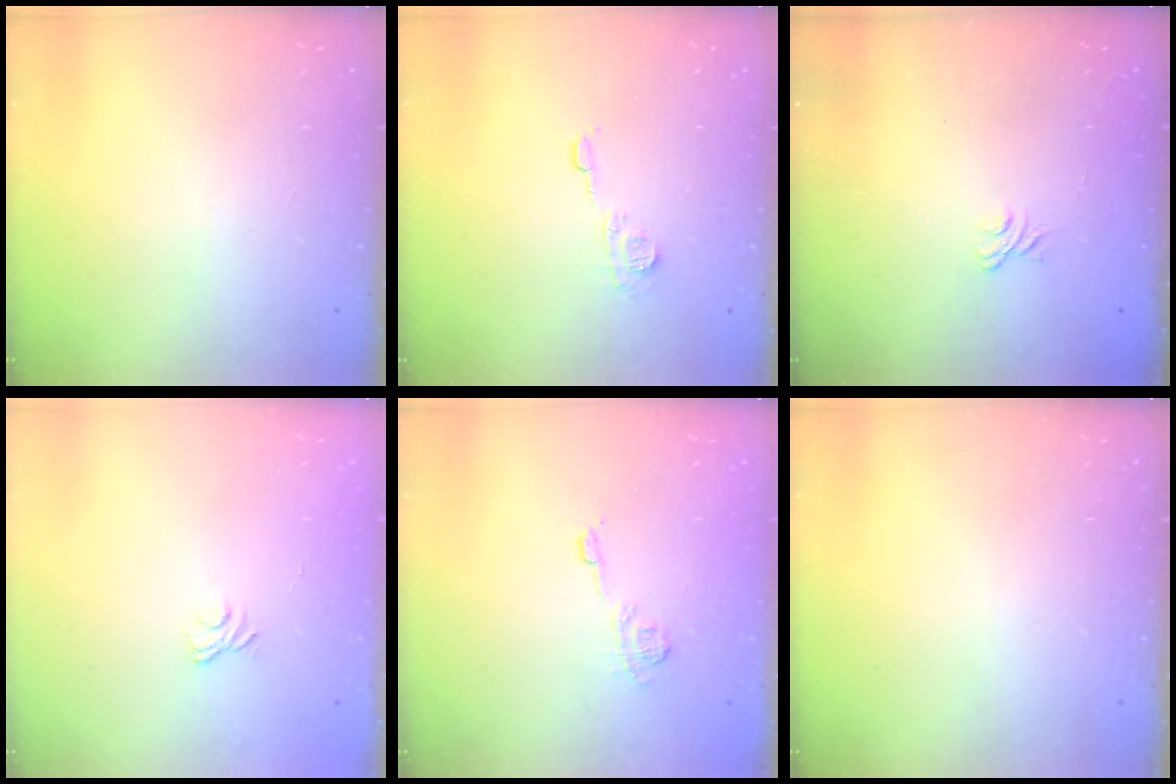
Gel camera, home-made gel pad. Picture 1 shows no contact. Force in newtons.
{"total": 6.2, "press": 6.2, "slide": 0.2}
{"total": 1.9, "press": 1.5, "slide": 1.1}
{"total": 3.3, "press": 3.0, "slide": 1.3}
{"total": 7.7, "press": 7.6, "slide": 1.2}
{"total": 0.0}